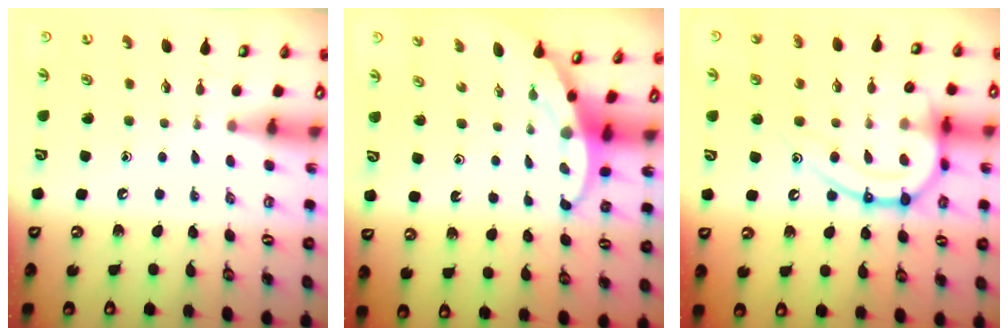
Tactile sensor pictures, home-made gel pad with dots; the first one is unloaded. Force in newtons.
{"total": 3.8, "press": 3.8, "slide": 0.5}
{"total": 18.5, "press": 18.5, "slide": 1.2}